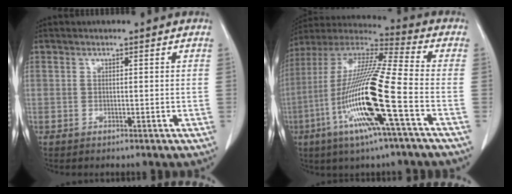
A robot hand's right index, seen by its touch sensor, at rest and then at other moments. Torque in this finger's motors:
{"motor_torque": [2.14, 0.00, 1.05, 0.21]}